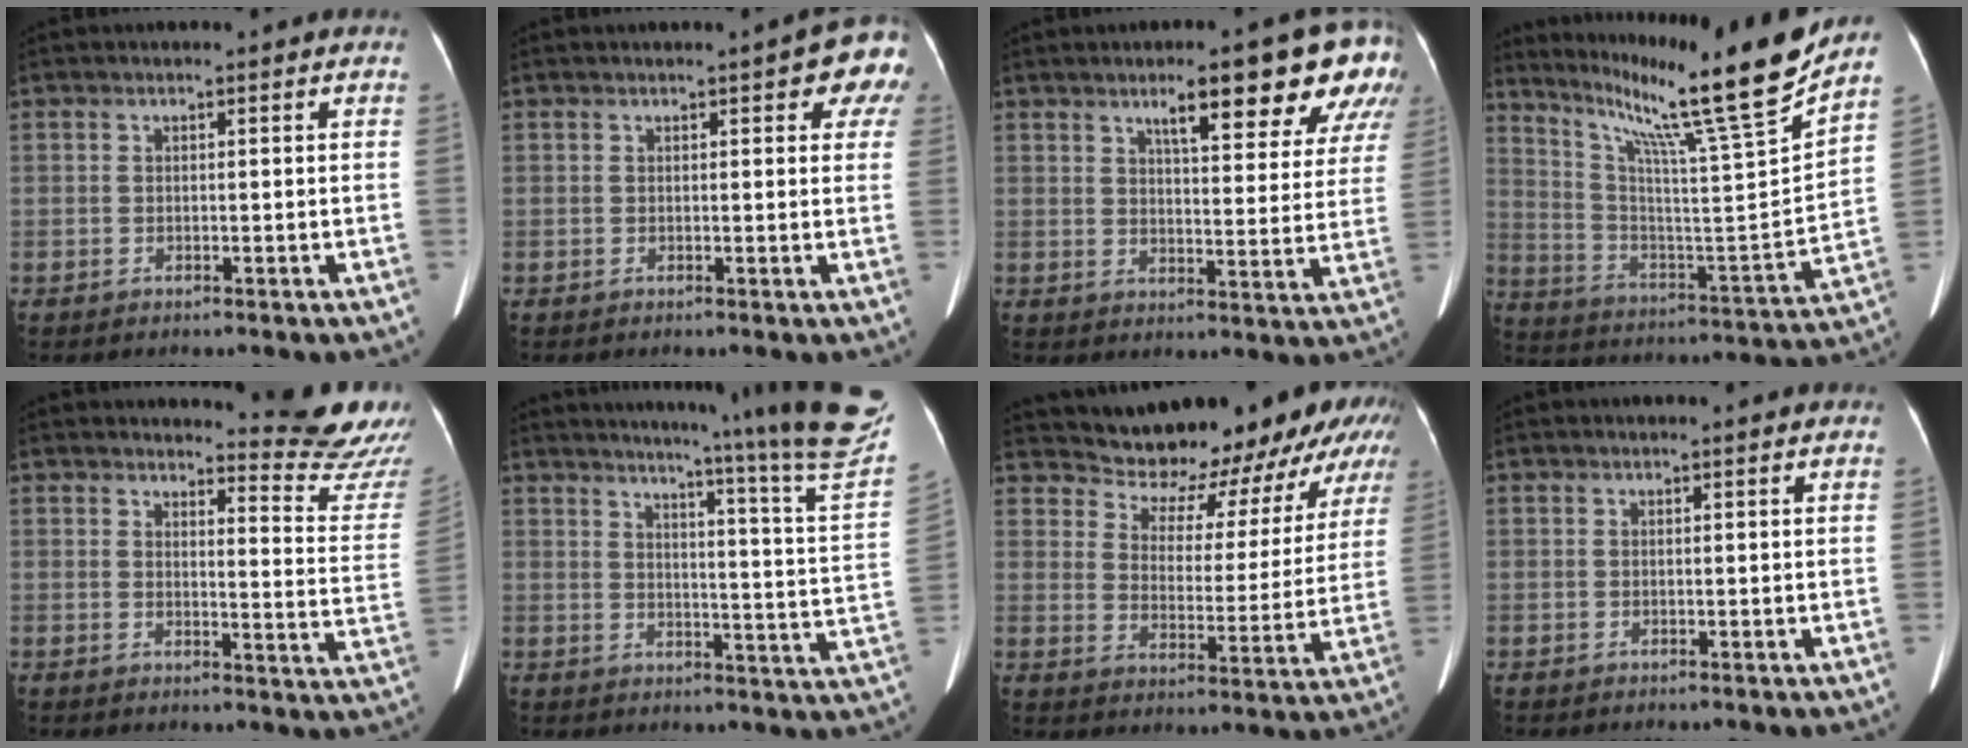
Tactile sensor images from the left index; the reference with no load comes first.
{"total": 8.6, "force": [5.0, 2.3, 6.5], "torque": [-0.063, -0.003, 0.044]}
{"total": 15.0, "force": [9.9, 3.5, 10.7], "torque": [-0.120, -0.012, 0.115]}
{"total": 23.9, "force": [18.8, -2.0, 14.6], "torque": [-0.246, -0.057, 0.290]}
{"total": 12.6, "force": [12.4, -0.4, 1.9], "torque": [-0.006, -0.134, 0.119]}
{"total": 24.7, "force": [20.7, -1.8, 13.3], "torque": [-0.191, -0.097, 0.242]}
{"total": 19.7, "force": [18.2, 5.8, 5.1], "torque": [-0.051, -0.044, 0.219]}
{"total": 2.3, "force": [2.1, 0.1, 0.9], "torque": [-0.008, 0.001, 0.019]}